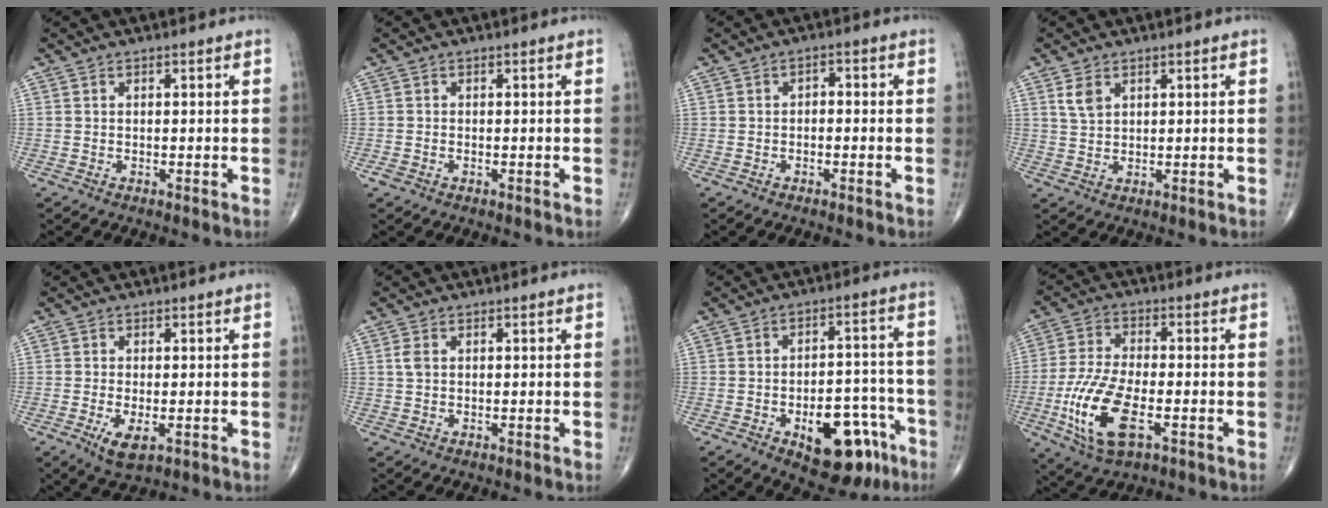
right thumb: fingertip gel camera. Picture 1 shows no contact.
{"total": 1.0, "force": [-0.5, 0.7, 0.6], "torque": [-0.015, 0.000, -0.010]}
{"total": 1.7, "force": [-0.4, 1.2, 1.2], "torque": [-0.010, 0.012, -0.012]}
{"total": 3.2, "force": [1.7, 1.9, 1.9], "torque": [-0.032, -0.004, 0.039]}
{"total": 4.4, "force": [-1.5, 1.8, 3.7], "torque": [-0.068, -0.010, -0.022]}
{"total": 1.7, "force": [0.4, 1.1, 1.2], "torque": [-0.029, 0.003, 0.009]}
{"total": 15.9, "force": [-7.7, 8.0, 11.5], "torque": [-0.123, 0.052, -0.096]}
{"total": 13.9, "force": [-4.4, 6.1, 11.7], "torque": [-0.246, 0.006, -0.079]}